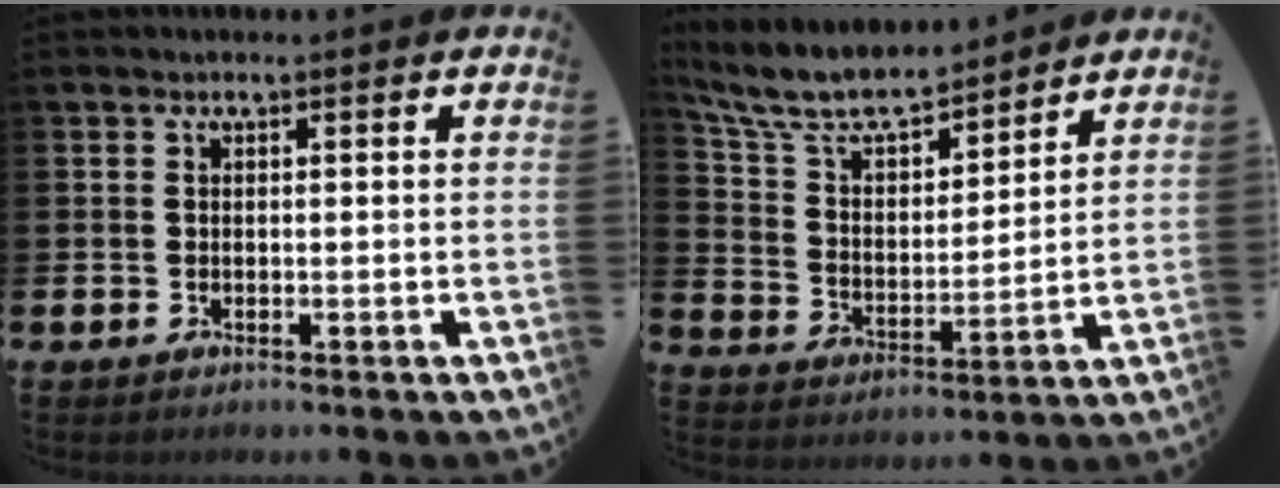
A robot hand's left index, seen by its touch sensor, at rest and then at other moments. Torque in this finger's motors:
{"motor_torque": [-0.05, -0.85, 0.86, 0.13]}